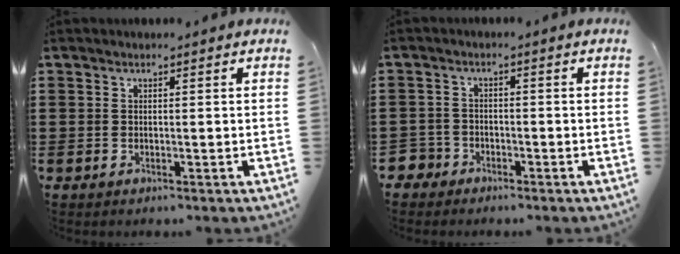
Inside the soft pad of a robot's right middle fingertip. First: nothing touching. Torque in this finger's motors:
{"motor_torque": [-0.33, 0.23, -0.01, -0.01]}